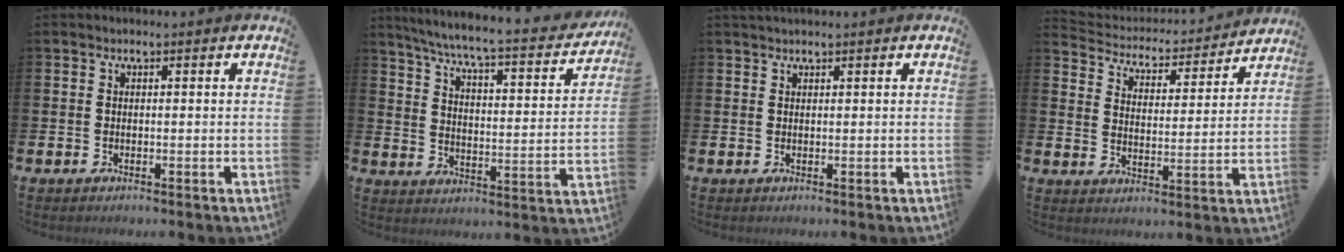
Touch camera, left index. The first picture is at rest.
{"total": 6.6, "force": [5.9, 0.5, 2.9], "torque": [-0.078, -0.050, 0.092]}
{"total": 0.9, "force": [0.8, 0.0, 0.2], "torque": [-0.003, 0.001, 0.015]}
{"total": 4.5, "force": [4.4, 1.1, 0.2], "torque": [-0.037, -0.043, 0.070]}